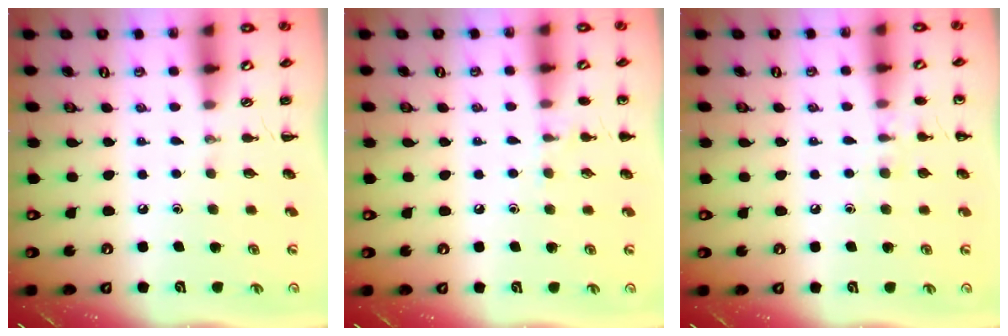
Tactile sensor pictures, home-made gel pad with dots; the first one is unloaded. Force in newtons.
{"total": 5.5, "press": 5.4, "slide": 1.3}
{"total": 5.3, "press": 5.0, "slide": 1.7}